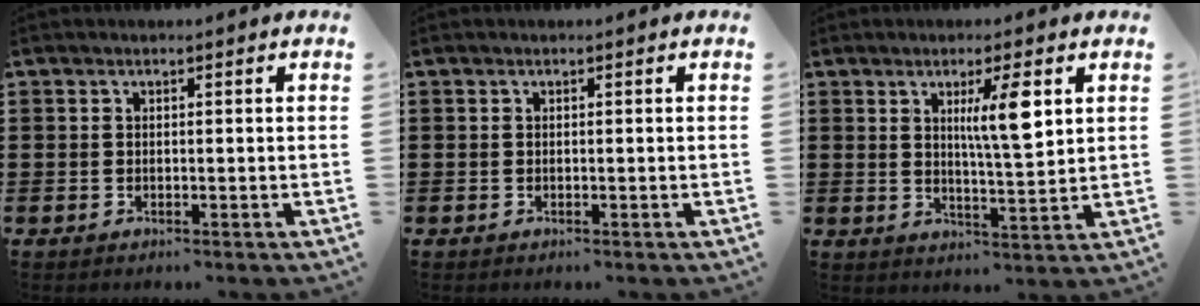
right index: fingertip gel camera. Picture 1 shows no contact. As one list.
[{"total": 0.0}, {"total": 6.7, "force": [2.4, 1.0, 6.1], "torque": [-0.108, -0.003, 0.033]}]